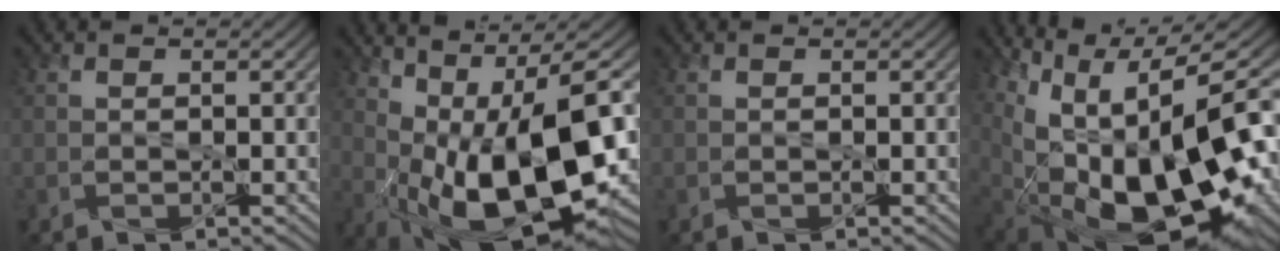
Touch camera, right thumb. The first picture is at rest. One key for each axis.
{"total": 15.3, "fx": 0.3, "fy": 6.4, "fz": 13.8, "tx": -0.227, "ty": -0.005, "tz": 0.024}
{"total": 0.0}
{"total": 19.1, "fx": -0.8, "fy": 10.1, "fz": 16.1, "tx": -0.249, "ty": -0.028, "tz": 0.043}